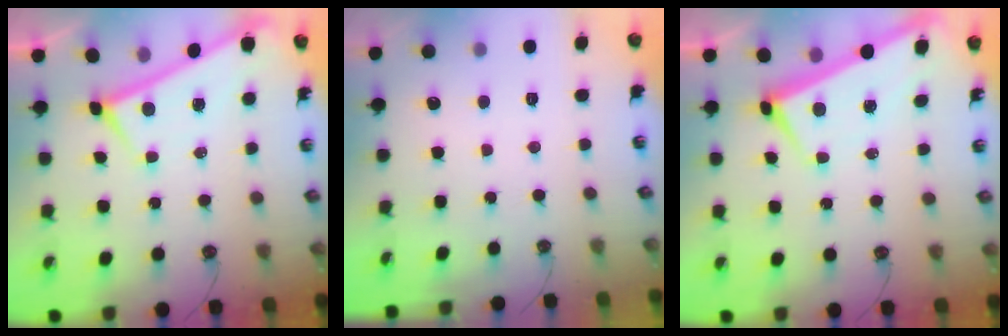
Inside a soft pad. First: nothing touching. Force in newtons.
{"total": 0.0}
{"total": 1.0, "press": 0.7, "slide": 0.8}